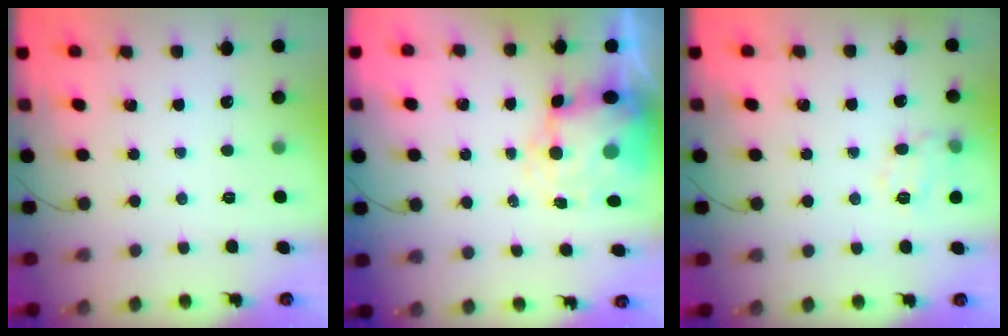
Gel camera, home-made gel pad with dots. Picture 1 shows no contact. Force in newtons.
{"total": 7.4, "press": 7.0, "slide": 2.5}
{"total": 10.2, "press": 10.2, "slide": 0.7}